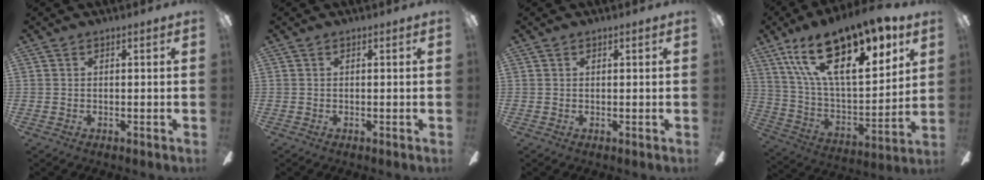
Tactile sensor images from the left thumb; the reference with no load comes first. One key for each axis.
{"total": 0.0}
{"total": 0.0}
{"total": 25.2, "fx": 16.2, "fy": 9.9, "fz": 16.5, "tx": -0.292, "ty": -0.088, "tz": 0.281}